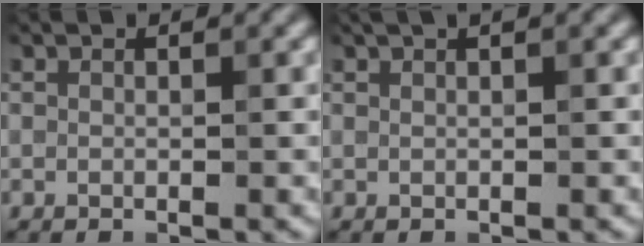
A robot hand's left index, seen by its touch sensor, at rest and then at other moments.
{"total": 1.6, "force": [1.1, 0.4, 1.1], "torque": [-0.017, -0.002, 0.012]}